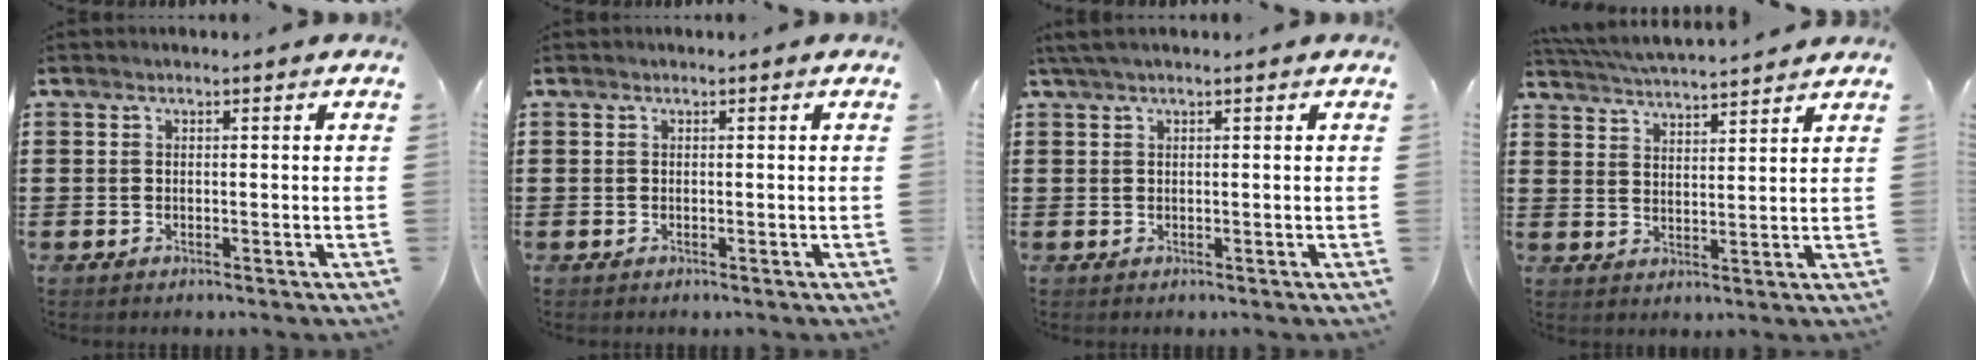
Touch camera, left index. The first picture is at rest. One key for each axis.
{"total": 0.0}
{"total": 1.1, "fx": 0.4, "fy": 0.0, "fz": 1.1, "tx": -0.020, "ty": 0.000, "tz": 0.008}
{"total": 4.7, "fx": 4.6, "fy": -0.2, "fz": 0.9, "tx": -0.035, "ty": -0.024, "tz": 0.081}